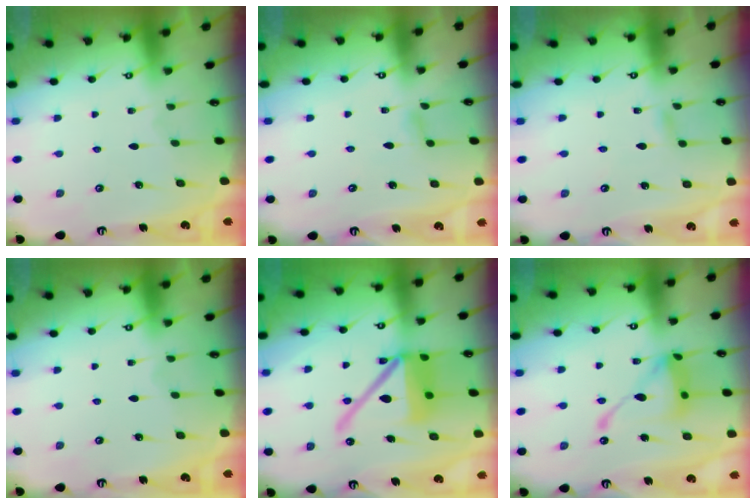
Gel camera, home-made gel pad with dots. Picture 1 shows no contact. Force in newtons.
{"total": 4.7, "press": 4.7, "slide": 0.5}
{"total": 2.7, "press": 2.7, "slide": 0.2}
{"total": 0.0}
{"total": 15.6, "press": 15.5, "slide": 2.1}
{"total": 14.4, "press": 14.4, "slide": 1.3}